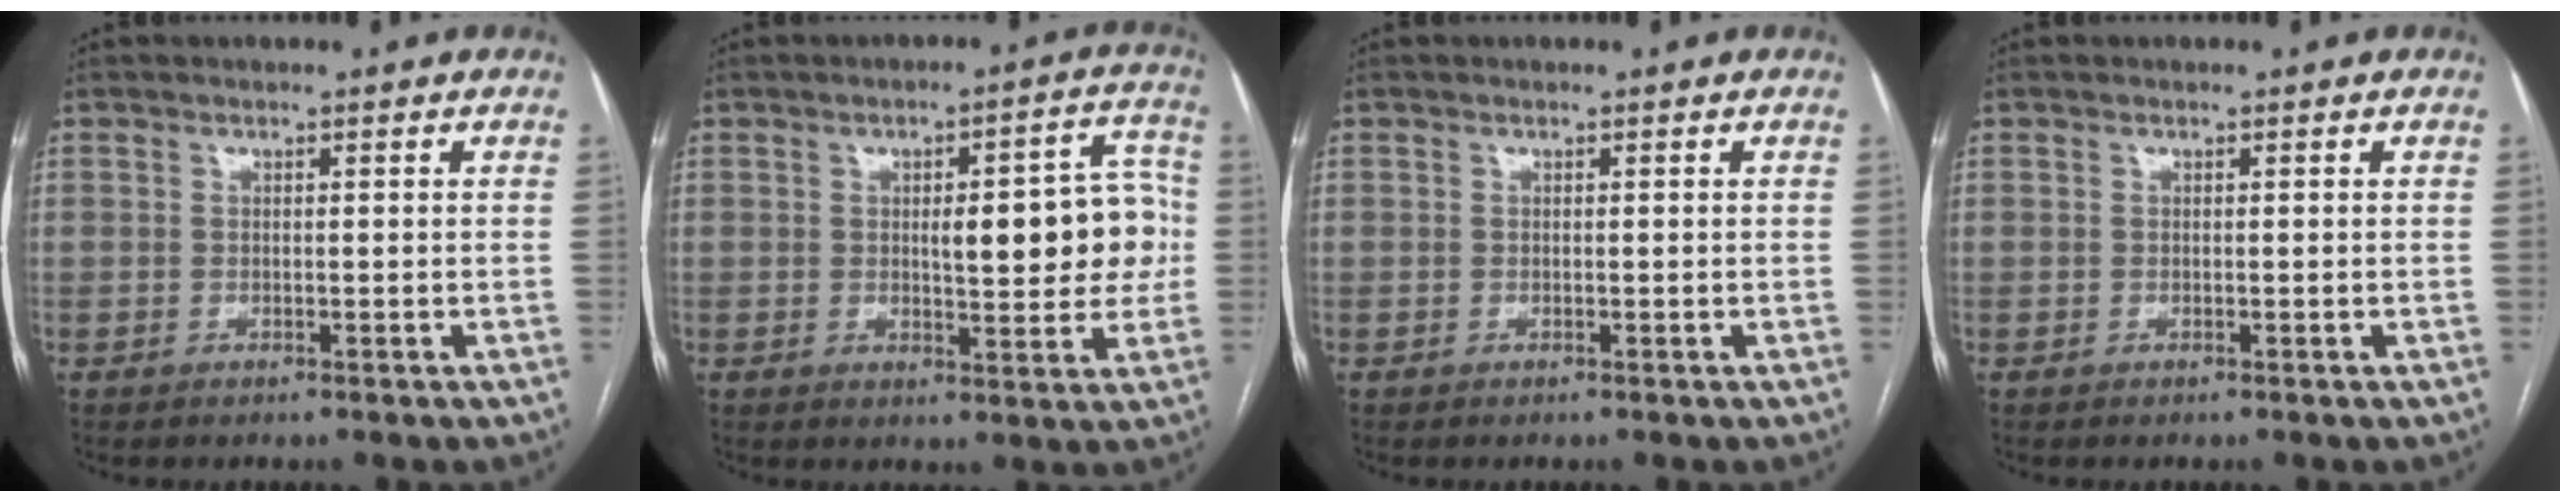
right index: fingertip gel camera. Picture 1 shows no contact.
{"total": 11.3, "force": [0.5, 3.6, 10.8], "torque": [-0.130, 0.025, 0.012]}
{"total": 0.0}
{"total": 0.0}